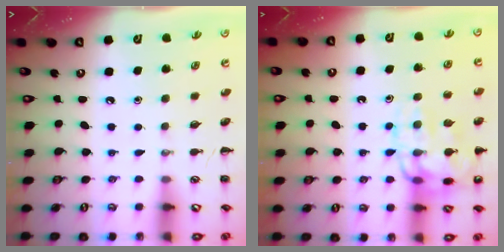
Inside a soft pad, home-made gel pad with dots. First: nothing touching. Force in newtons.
{"total": 15.1, "press": 15.0, "slide": 1.4}